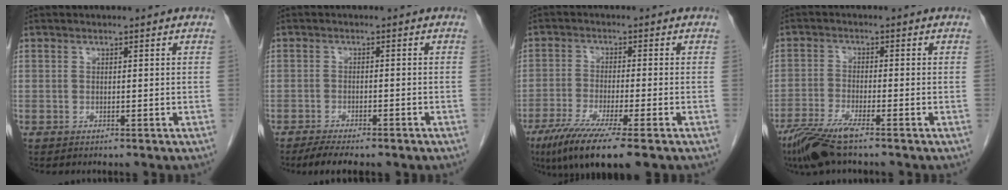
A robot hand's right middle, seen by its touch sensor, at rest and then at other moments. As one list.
[{"total": 5.9, "force": [-4.7, 1.3, 3.3], "torque": [-0.048, -0.010, -0.067]}, {"total": 10.4, "force": [-6.7, 0.2, 7.9], "torque": [-0.133, -0.027, -0.107]}, {"total": 7.2, "force": [-5.2, 0.4, 4.9], "torque": [-0.099, -0.020, -0.100]}]